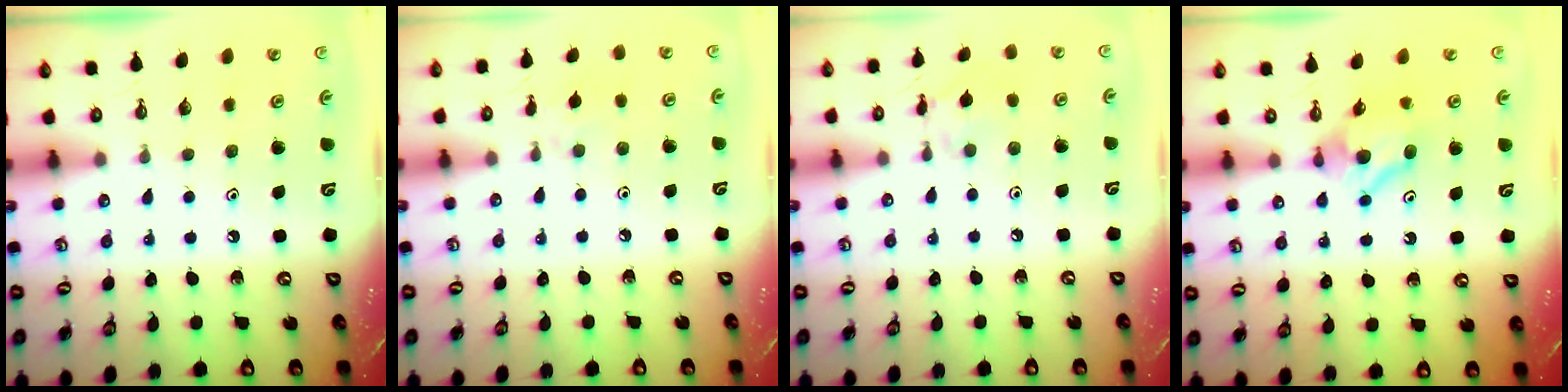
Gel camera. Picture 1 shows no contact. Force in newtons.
{"total": 2.1, "press": 2.1, "slide": 0.5}
{"total": 6.0, "press": 5.9, "slide": 0.6}
{"total": 7.7, "press": 7.7, "slide": 0.6}